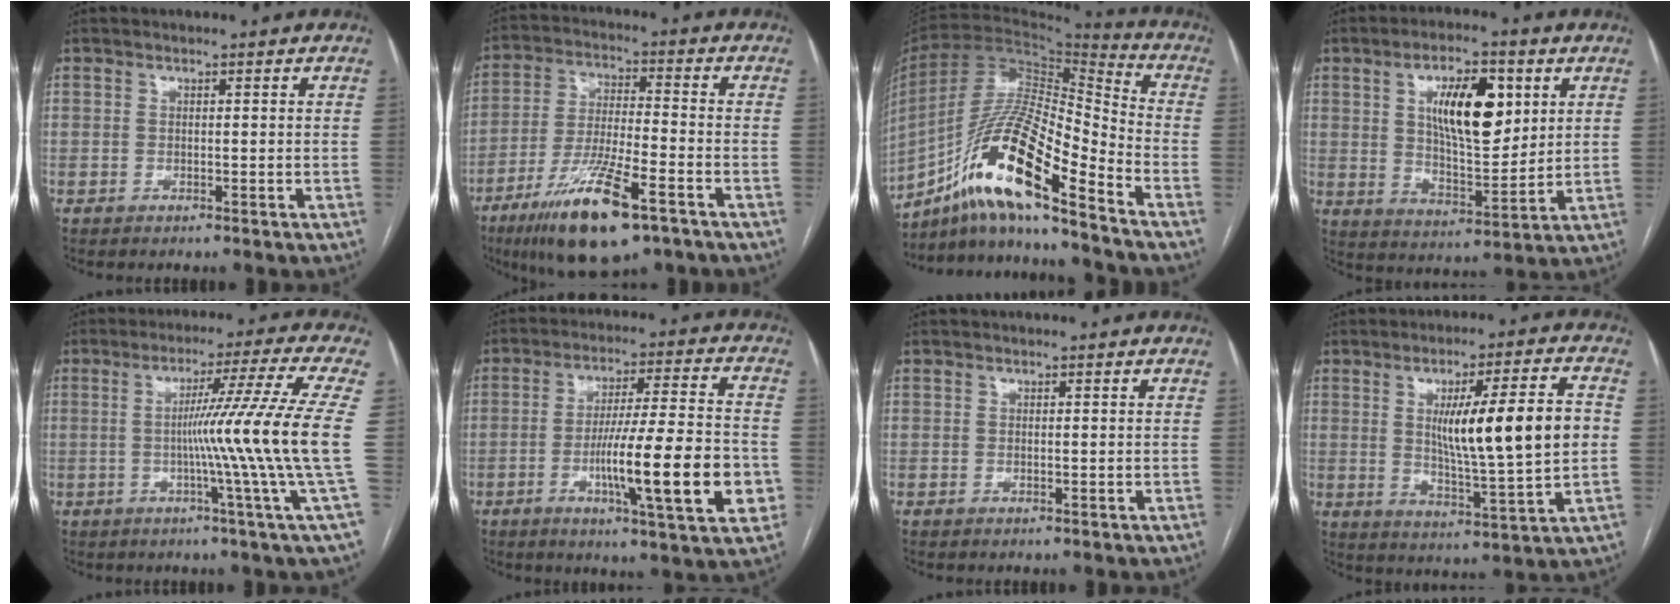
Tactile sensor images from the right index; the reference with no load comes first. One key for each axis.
{"total": 15.2, "fx": -8.8, "fy": 2.8, "fz": 12.1, "tx": -0.240, "ty": -0.029, "tz": -0.151}
{"total": 18.3, "fx": -11.3, "fy": 2.4, "fz": 14.2, "tx": -0.286, "ty": 0.000, "tz": -0.201}
{"total": 12.9, "fx": 4.3, "fy": 4.7, "fz": 11.2, "tx": -0.191, "ty": 0.007, "tz": 0.076}
{"total": 14.1, "fx": -1.2, "fy": -4.2, "fz": 13.4, "tx": -0.197, "ty": -0.011, "tz": -0.018}
{"total": 16.9, "fx": -4.6, "fy": 1.2, "fz": 16.2, "tx": -0.247, "ty": -0.005, "tz": -0.068}
{"total": 0.0}
{"total": 15.0, "fx": 1.6, "fy": 0.9, "fz": 14.9, "tx": -0.236, "ty": 0.000, "tz": 0.029}